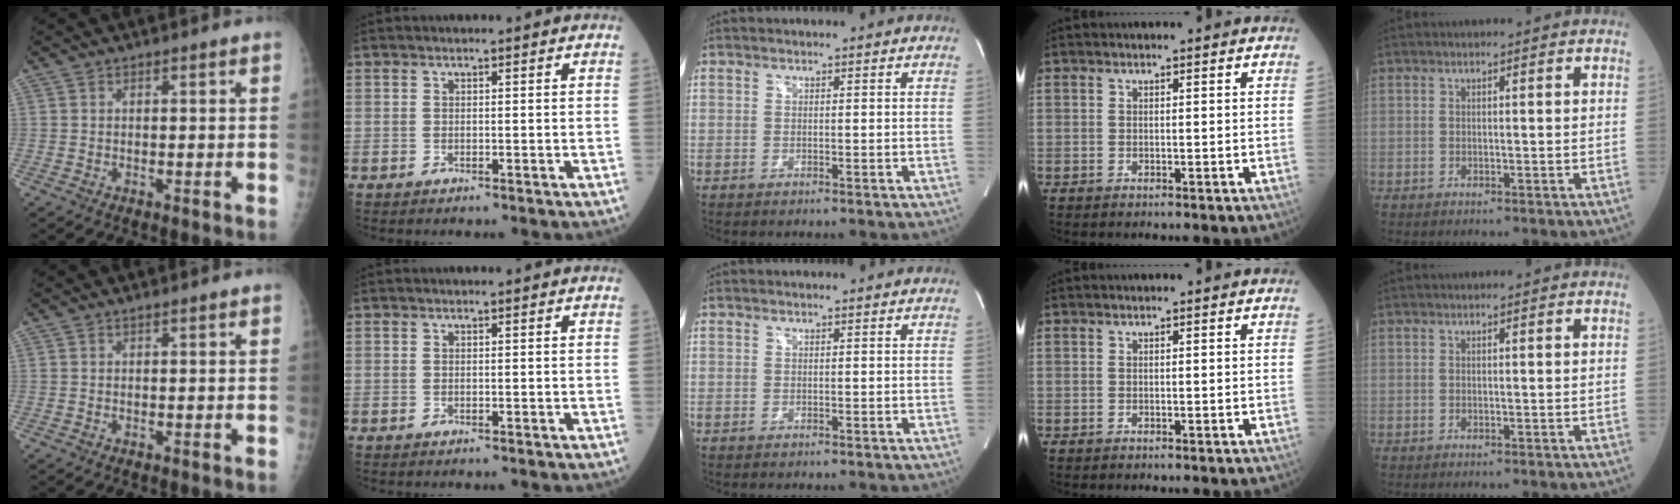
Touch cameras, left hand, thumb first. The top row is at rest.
{}